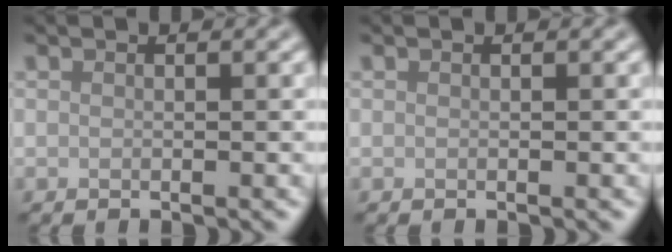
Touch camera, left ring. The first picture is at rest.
{"total": 0.0}